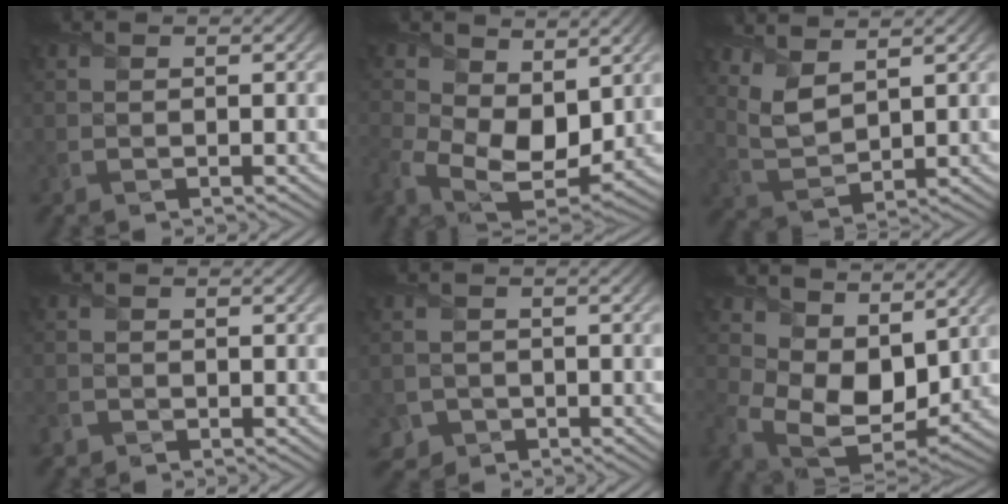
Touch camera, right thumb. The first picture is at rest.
{"total": 11.1, "force": [1.1, 7.3, 8.2], "torque": [-0.195, -0.028, 0.030]}
{"total": 5.6, "force": [4.1, 2.0, 3.3], "torque": [-0.089, 0.001, 0.089]}
{"total": 1.4, "force": [-1.0, 1.0, 0.2], "torque": [-0.004, -0.004, -0.023]}
{"total": 2.9, "force": [-1.7, 2.4, 0.5], "torque": [-0.010, -0.006, -0.033]}
{"total": 11.1, "force": [3.6, 7.6, 7.3], "torque": [-0.172, -0.030, 0.074]}